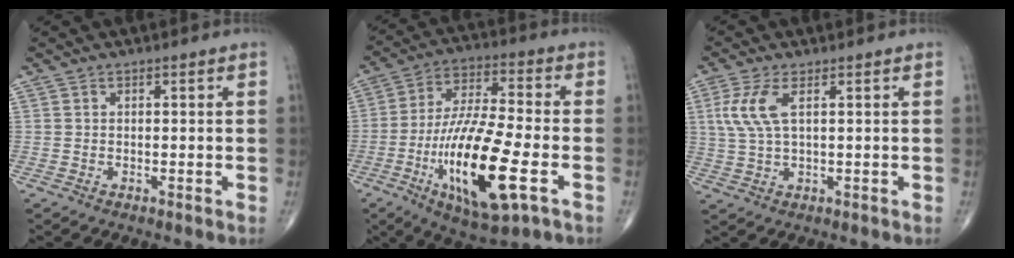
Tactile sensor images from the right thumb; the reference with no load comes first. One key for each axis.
{"total": 20.3, "fx": -6.4, "fy": 5.6, "fz": 18.5, "tx": -0.358, "ty": 0.012, "tz": -0.104}
{"total": 6.3, "fx": 1.8, "fy": 2.3, "fz": 5.6, "tx": -0.146, "ty": 0.003, "tz": 0.042}